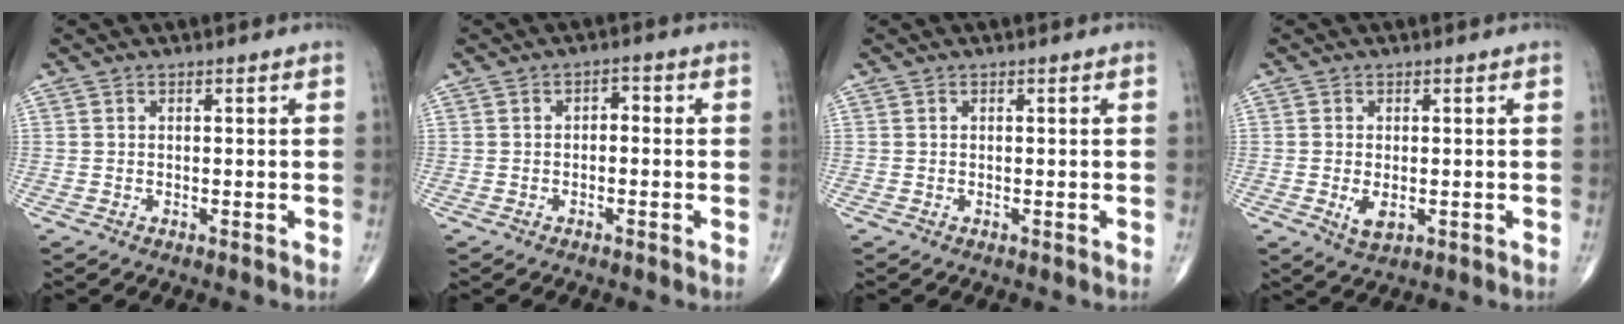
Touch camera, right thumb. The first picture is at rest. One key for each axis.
{"total": 1.8, "fx": -0.2, "fy": 1.2, "fz": 1.4, "tx": -0.009, "ty": 0.011, "tz": -0.011}
{"total": 0.0}
{"total": 3.2, "fx": -0.6, "fy": 1.7, "fz": 2.7, "tx": -0.048, "ty": -0.008, "tz": -0.005}